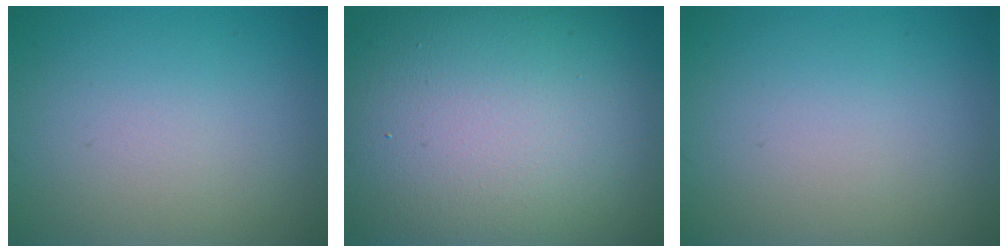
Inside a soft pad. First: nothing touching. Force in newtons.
{"total": 19.8, "press": 19.8, "slide": 1.2}
{"total": 0.0}